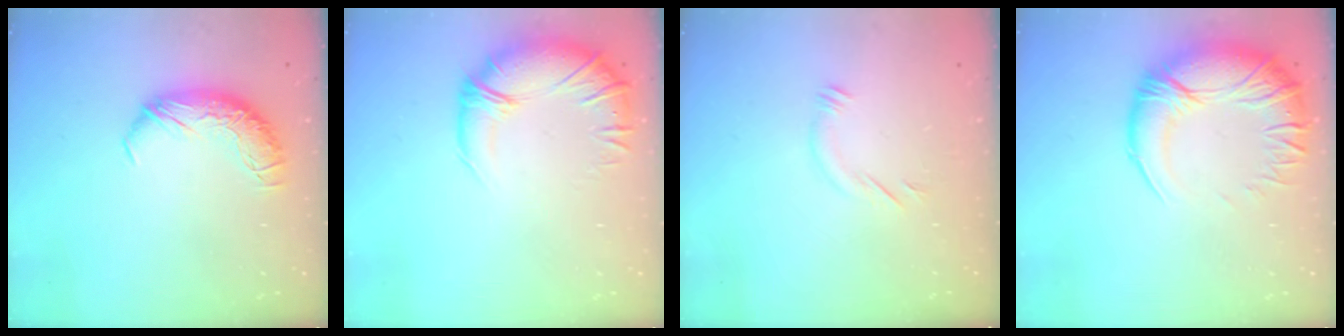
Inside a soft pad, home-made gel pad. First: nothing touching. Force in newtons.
{"total": 2.9, "press": 0.7, "slide": 2.8}
{"total": 5.4, "press": 5.3, "slide": 1.2}
{"total": 8.0, "press": 6.7, "slide": 4.5}